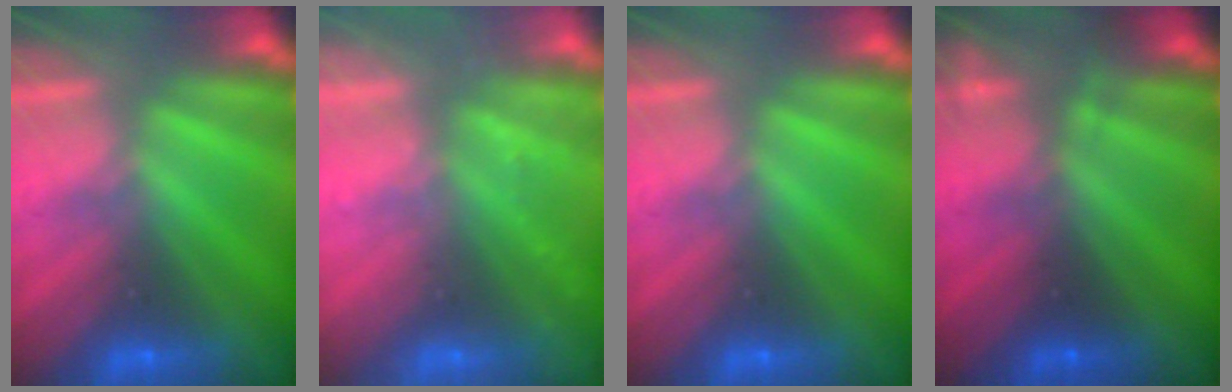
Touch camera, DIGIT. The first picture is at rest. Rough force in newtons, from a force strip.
{"total": 2.2}
{"total": 0.0}
{"total": 2.4}